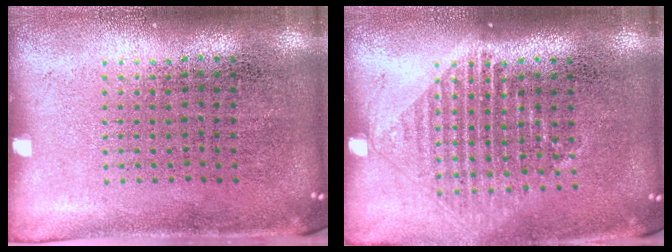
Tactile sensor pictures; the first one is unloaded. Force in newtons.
{"total": 1.2, "press": 1.1, "slide": 0.6}